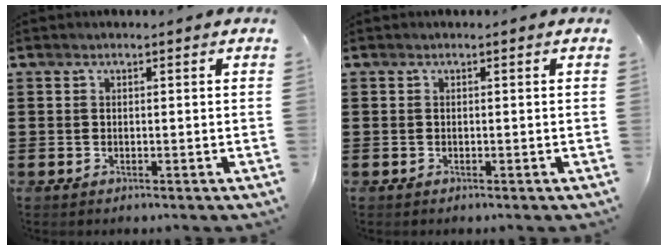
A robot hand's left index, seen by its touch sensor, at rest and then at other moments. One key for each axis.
{"total": 0.0}